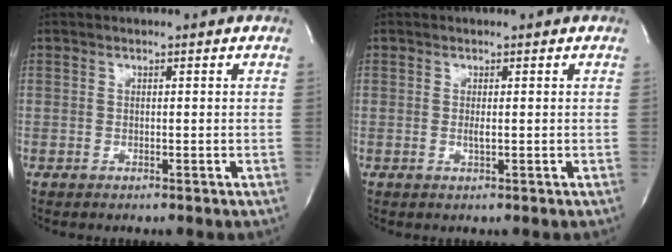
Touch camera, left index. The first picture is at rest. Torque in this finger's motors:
{"motor_torque": [0.38, 0.02, -0.03, 0.00]}